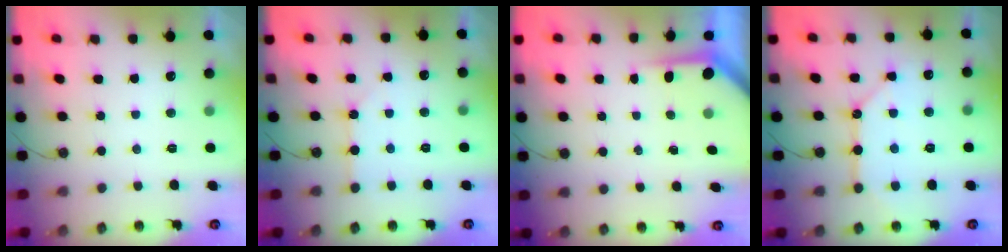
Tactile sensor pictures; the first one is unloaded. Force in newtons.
{"total": 1.5, "press": 1.5, "slide": 0.3}
{"total": 3.7, "press": 3.7, "slide": 0.4}
{"total": 10.5, "press": 10.5, "slide": 1.2}